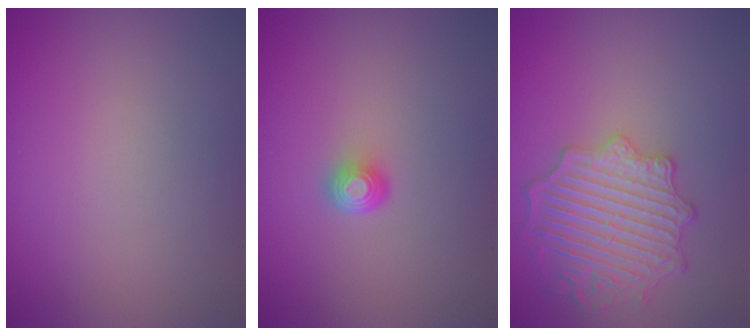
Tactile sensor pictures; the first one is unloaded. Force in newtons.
{"total": 1.7, "press": 1.2, "slide": 1.2}
{"total": 5.0, "press": 4.8, "slide": 1.4}